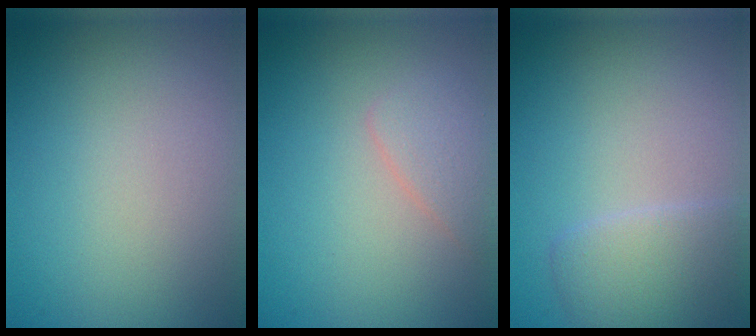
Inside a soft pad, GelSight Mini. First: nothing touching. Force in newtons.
{"total": 1.7, "press": 1.7, "slide": 0.1}
{"total": 2.9, "press": 2.9, "slide": 0.1}